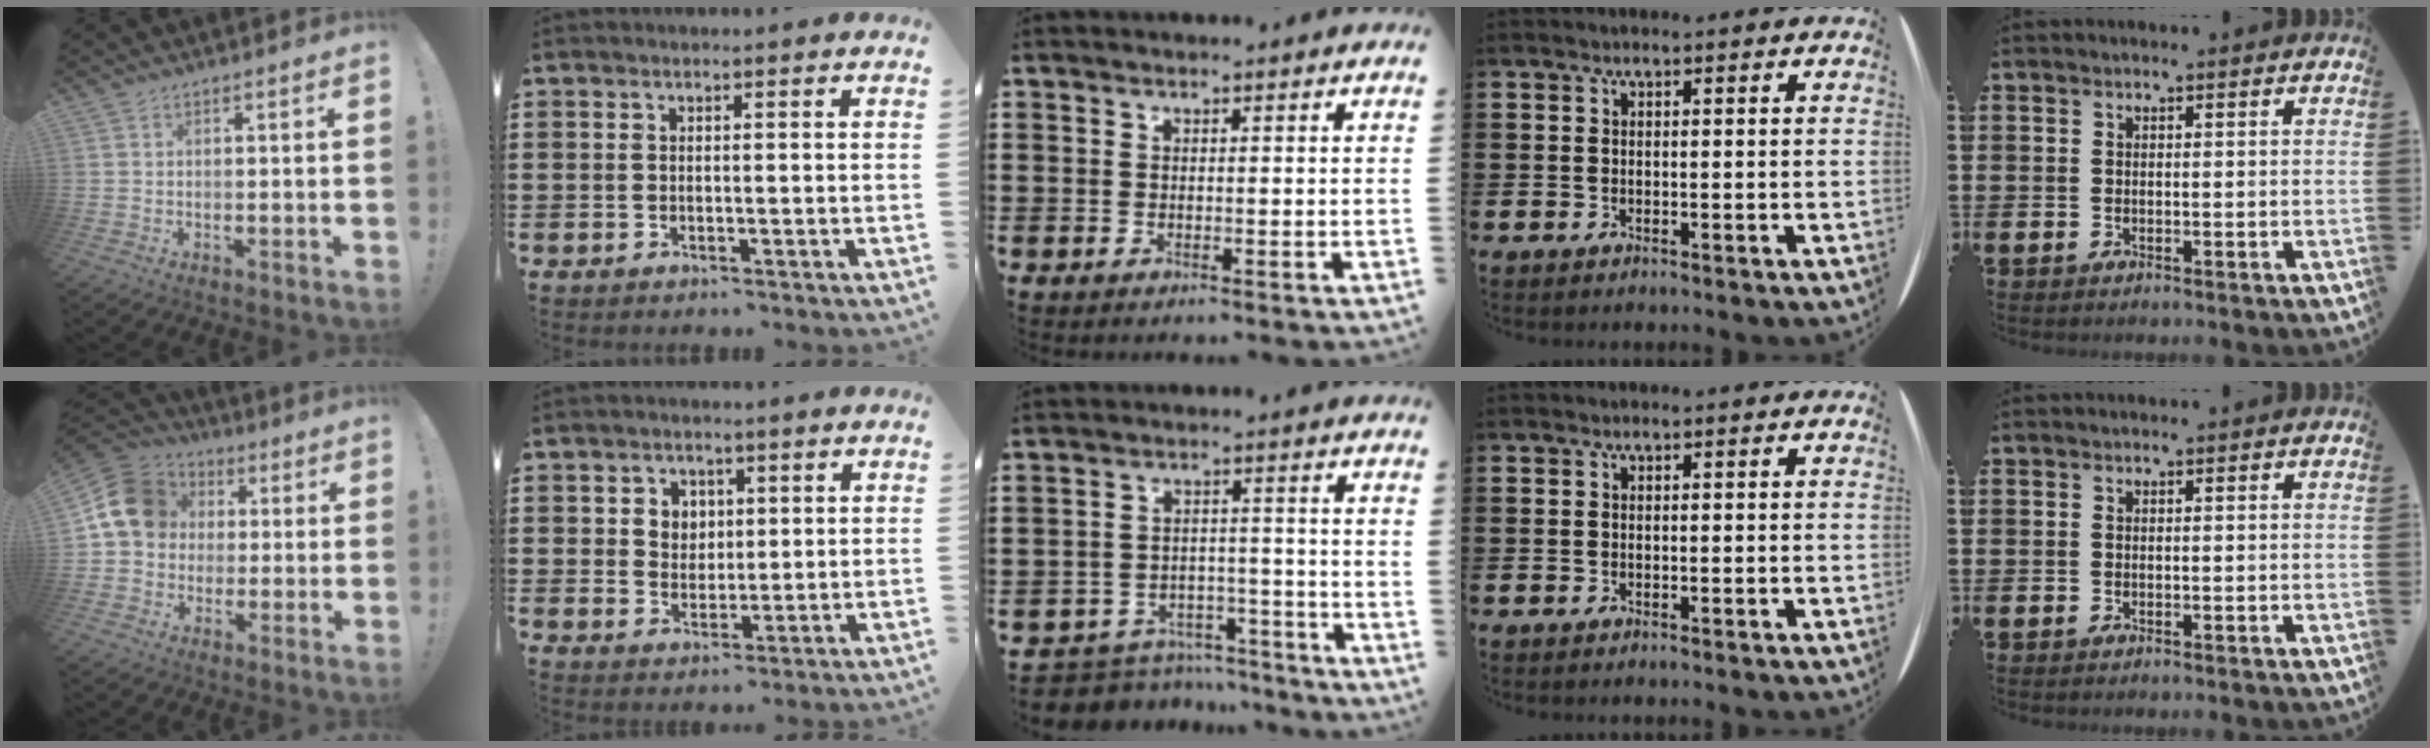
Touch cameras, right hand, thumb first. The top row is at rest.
{"thumb": {"total": 14.3, "force": [2.5, 12.0, 7.2], "torque": [-0.104, 0.010, 0.055]}, "index": {"total": 3.7, "force": [1.4, 3.4, 0.7], "torque": [-0.023, 0.010, 0.022]}, "middle": {"total": 5.5, "force": [-5.4, 1.0, 0.1], "torque": [-0.011, 0.011, -0.111]}}